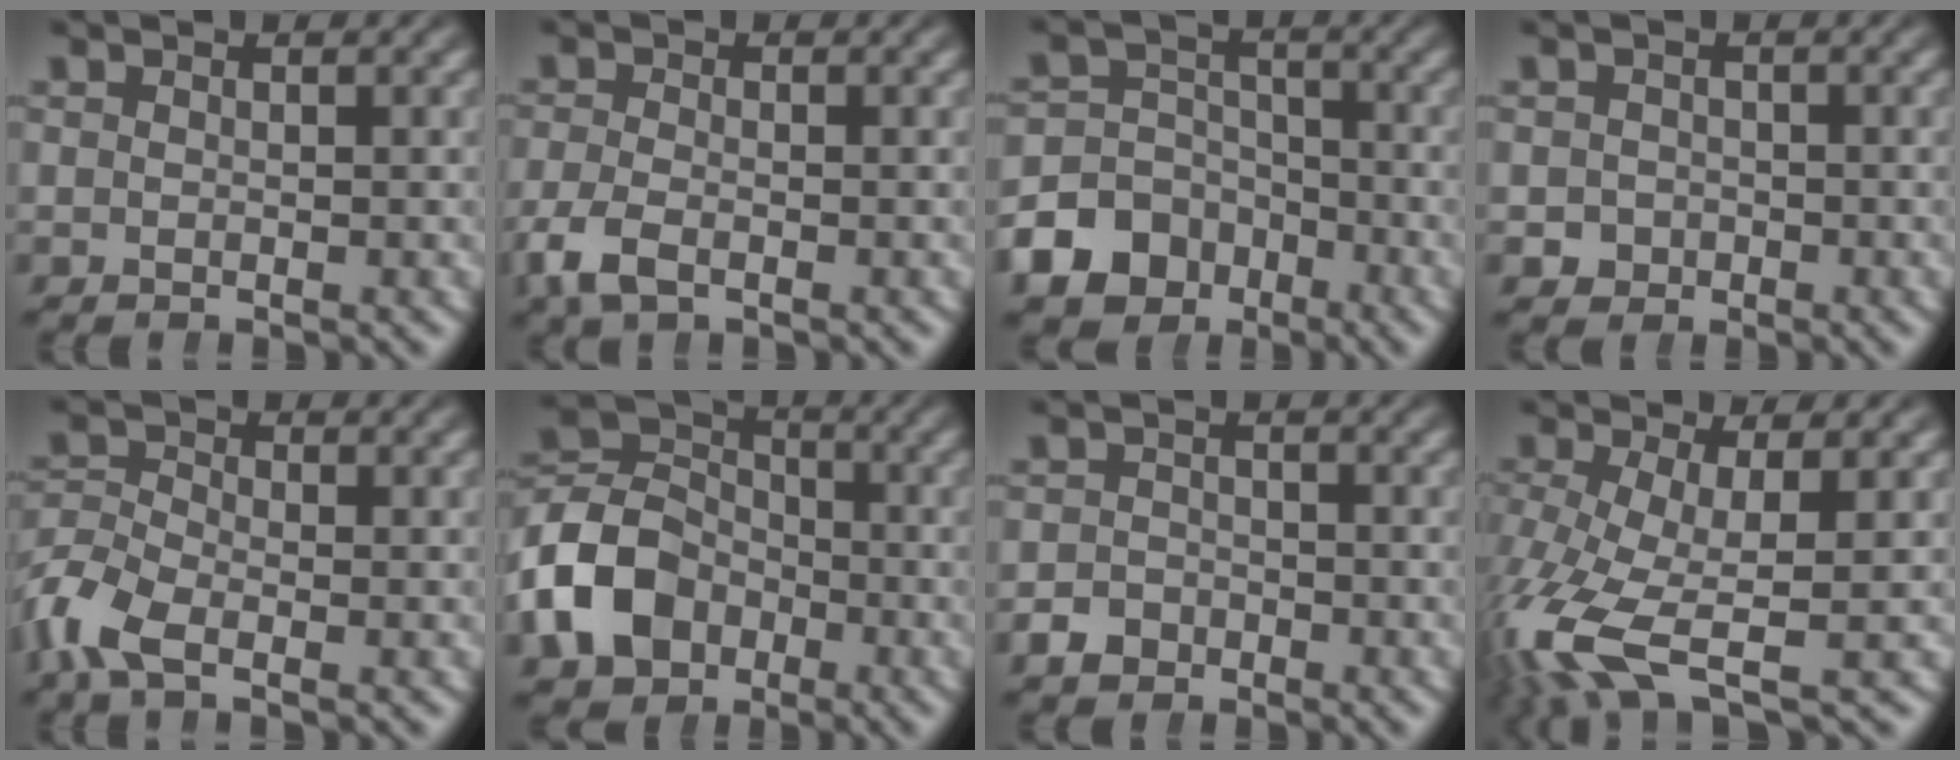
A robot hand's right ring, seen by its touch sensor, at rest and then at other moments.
{"total": 2.8, "force": [-1.7, 1.4, 1.6], "torque": [-0.045, -0.013, -0.026]}
{"total": 9.0, "force": [-4.6, 7.2, 2.6], "torque": [-0.045, -0.031, -0.075]}
{"total": 2.7, "force": [-1.2, 2.4, 0.4], "torque": [-0.015, -0.019, -0.014]}
{"total": 3.7, "force": [-1.7, 2.5, 2.0], "torque": [-0.064, -0.020, -0.028]}
{"total": 8.7, "force": [-1.3, 7.2, 4.7], "torque": [-0.102, -0.027, -0.017]}
{"total": 2.6, "force": [-1.9, 1.9, 0.2], "torque": [-0.001, -0.011, -0.031]}
{"total": 7.3, "force": [-2.9, 3.6, 5.6], "torque": [-0.150, -0.056, -0.018]}